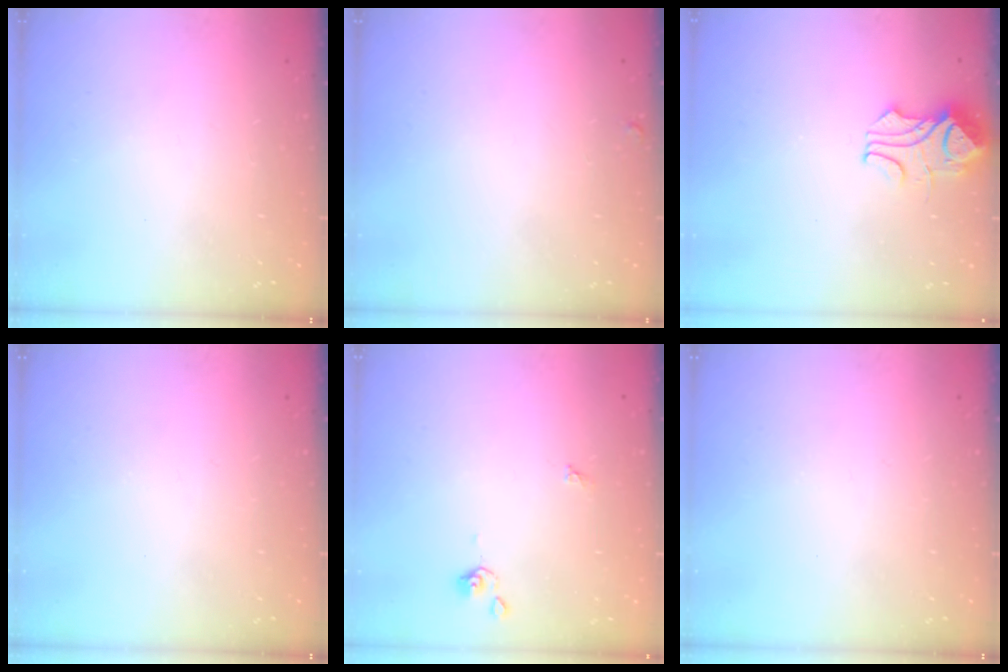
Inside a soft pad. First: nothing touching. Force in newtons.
{"total": 0.0}
{"total": 3.8, "press": 3.7, "slide": 0.9}
{"total": 0.0}
{"total": 2.1, "press": 2.1, "slide": 0.4}
{"total": 0.0}